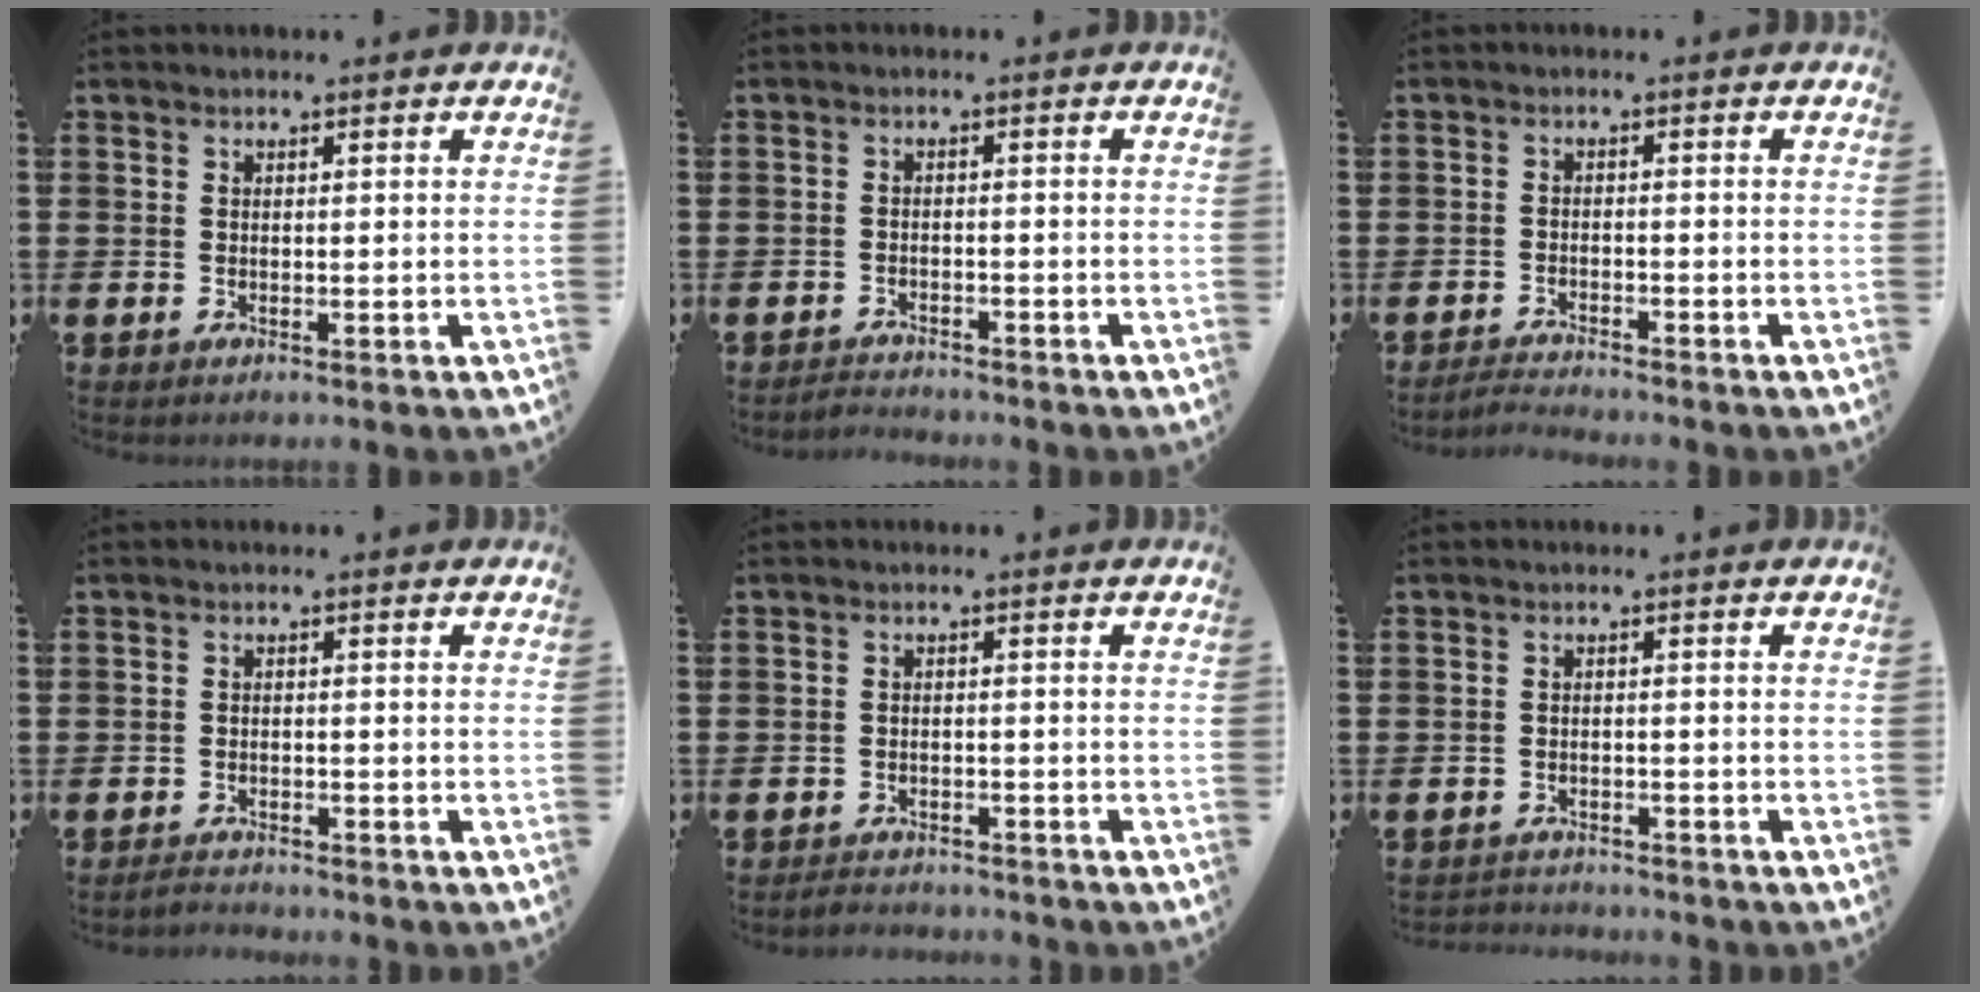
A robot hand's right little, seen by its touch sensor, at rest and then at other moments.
{"total": 1.6, "force": [-1.6, 0.0, -0.2], "torque": [-0.002, 0.004, -0.034]}
{"total": 1.8, "force": [-1.8, -0.1, 0.1], "torque": [-0.004, 0.002, -0.036]}
{"total": 1.4, "force": [-1.4, 0.0, -0.1], "torque": [-0.004, 0.002, -0.029]}
{"total": 1.7, "force": [-1.7, 0.1, -0.2], "torque": [-0.002, 0.004, -0.038]}
{"total": 1.6, "force": [-1.5, 0.1, -0.2], "torque": [-0.001, 0.003, -0.035]}